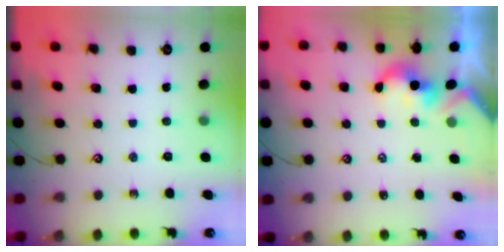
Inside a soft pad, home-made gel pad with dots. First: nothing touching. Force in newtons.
{"total": 2.0, "press": 1.9, "slide": 0.4}